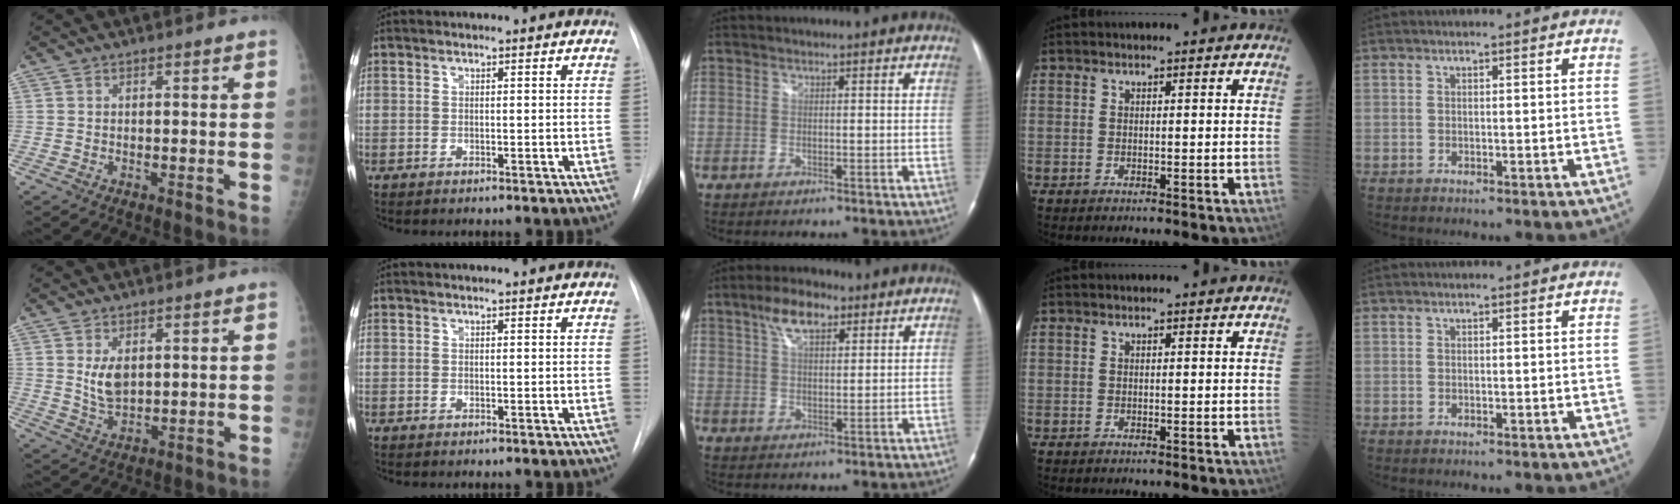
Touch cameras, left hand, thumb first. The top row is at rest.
{"thumb": {"total": 5.3, "force": [1.7, 3.0, 4.0], "torque": [-0.062, -0.018, 0.041]}, "middle": {"total": 6.6, "force": [3.9, 2.7, 4.6], "torque": [-0.090, 0.017, 0.069]}}